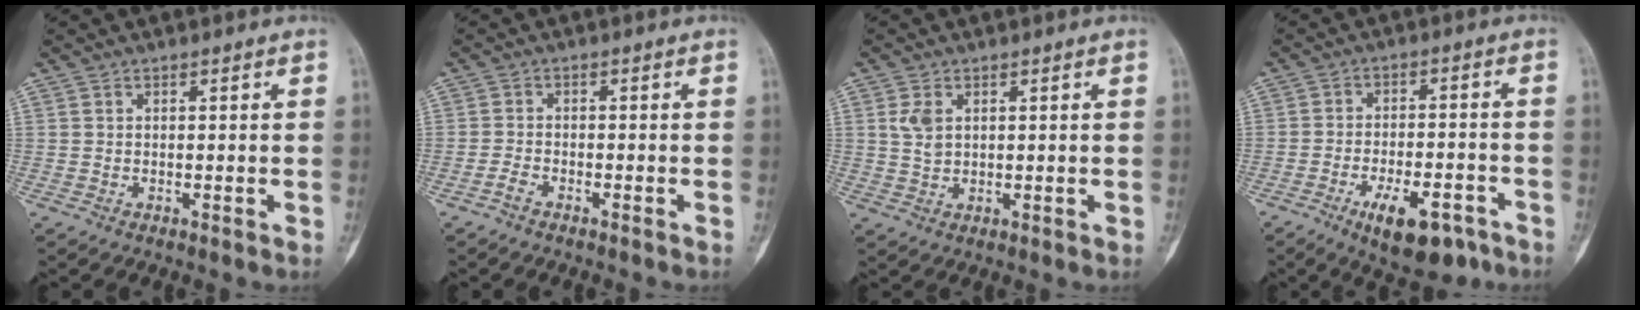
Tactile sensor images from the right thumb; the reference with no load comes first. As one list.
[{"total": 1.6, "force": [-1.3, 0.4, 0.8], "torque": [-0.022, 0.008, -0.029]}, {"total": 3.5, "force": [1.2, 2.2, 2.4], "torque": [-0.047, -0.004, 0.032]}, {"total": 11.2, "force": [-6.4, 4.5, 7.9], "torque": [-0.110, 0.028, -0.092]}]